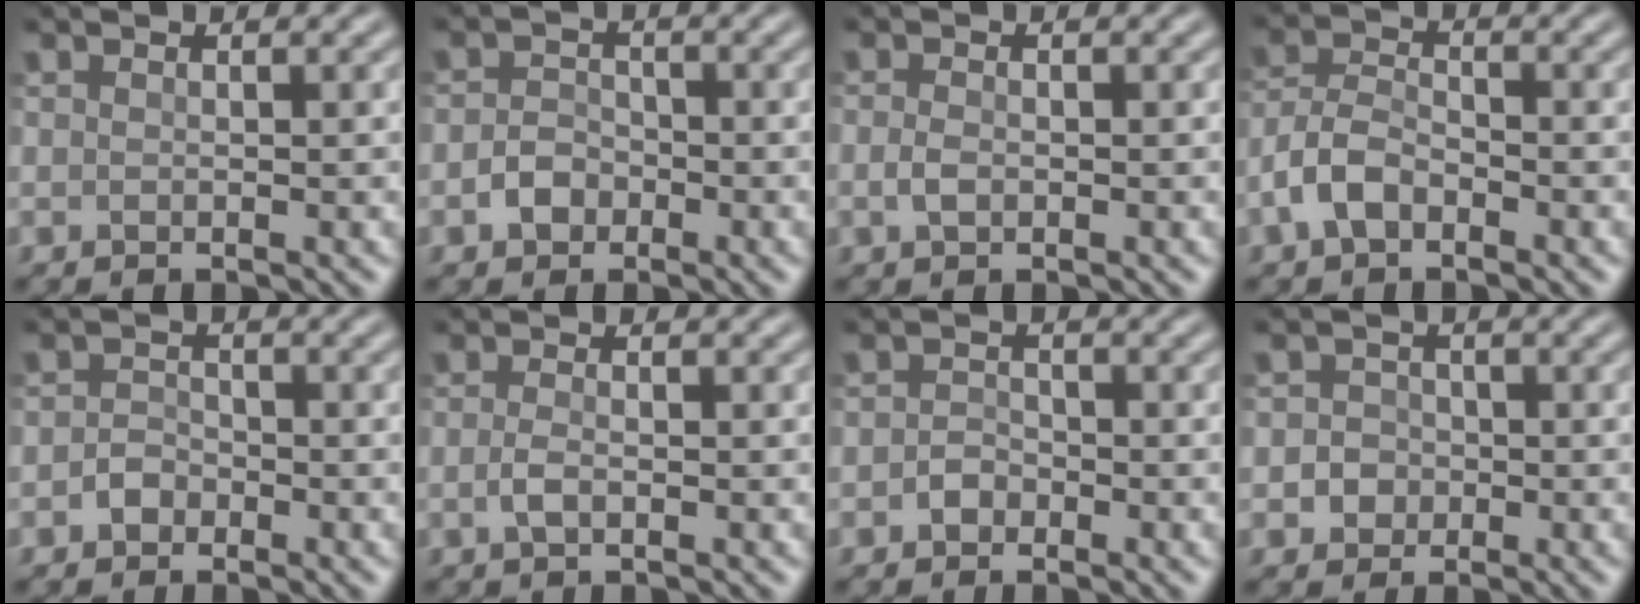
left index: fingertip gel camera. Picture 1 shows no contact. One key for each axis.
{"total": 1.7, "fx": -0.7, "fy": 1.4, "fz": 0.6, "tx": -0.010, "ty": 0.008, "tz": -0.017}
{"total": 1.0, "fx": -0.1, "fy": 0.6, "fz": 0.8, "tx": -0.019, "ty": 0.004, "tz": -0.005}
{"total": 3.0, "fx": -1.6, "fy": 1.6, "fz": 1.9, "tx": -0.040, "ty": 0.012, "tz": -0.044}
{"total": 1.3, "fx": -0.7, "fy": 1.0, "fz": 0.3, "tx": -0.004, "ty": 0.008, "tz": -0.016}
{"total": 1.0, "fx": -0.2, "fy": 0.4, "fz": 0.9, "tx": -0.025, "ty": 0.003, "tz": -0.007}
{"total": 1.1, "fx": -0.6, "fy": 0.9, "fz": 0.3, "tx": -0.004, "ty": 0.007, "tz": -0.012}
{"total": 2.3, "fx": -0.2, "fy": 2.2, "fz": 0.5, "tx": 0.019, "ty": 0.011, "tz": -0.022}